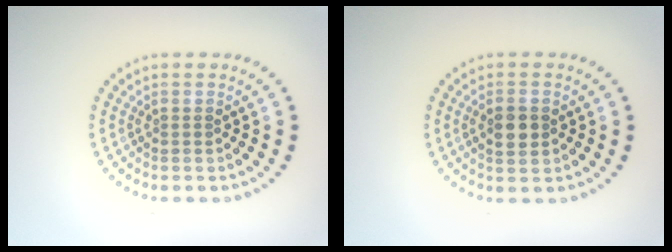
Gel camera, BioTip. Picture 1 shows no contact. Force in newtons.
{"total": 2.3, "press": 2.2, "slide": 0.3}